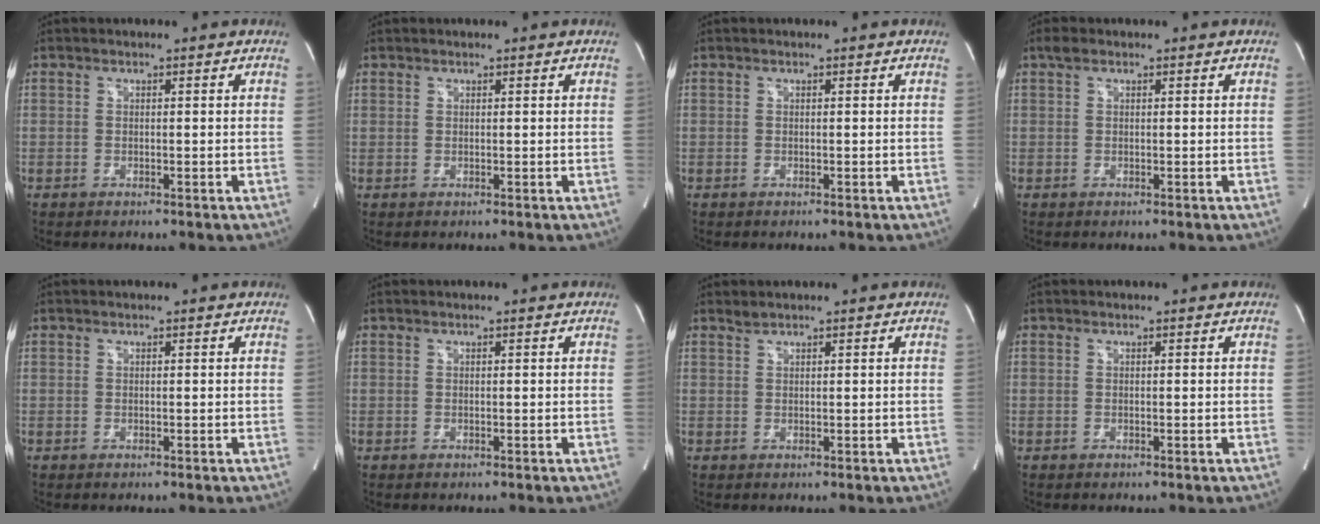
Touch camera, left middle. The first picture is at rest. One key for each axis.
{"total": 0.5, "fx": 0.4, "fy": 0.3, "fz": 0.0, "tx": -0.002, "ty": 0.002, "tz": 0.006}
{"total": 0.0}
{"total": 1.2, "fx": 0.8, "fy": 0.6, "fz": 0.7, "tx": -0.016, "ty": 0.017, "tz": 0.015}
{"total": 0.0}
{"total": 0.0}
{"total": 0.7, "fx": 0.7, "fy": -0.1, "fz": 0.1, "tx": -0.007, "ty": 0.002, "tz": 0.019}
{"total": 0.0}